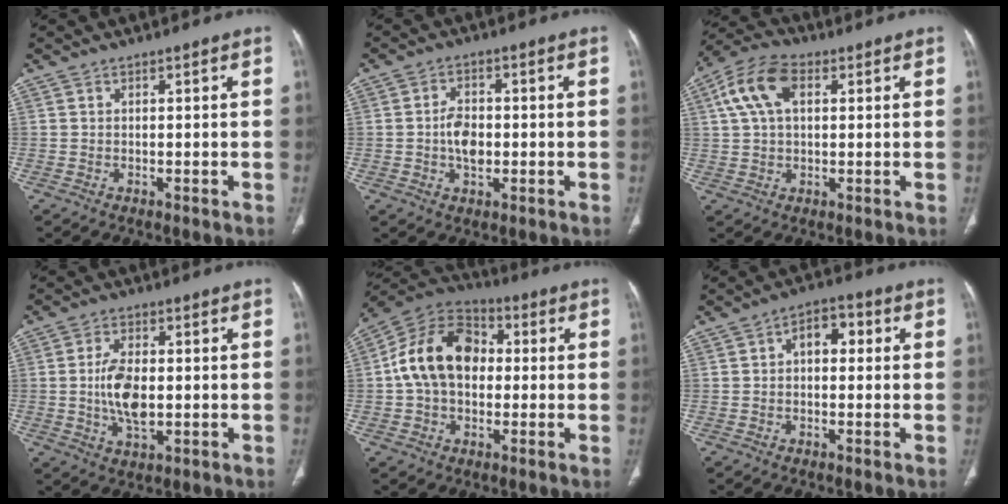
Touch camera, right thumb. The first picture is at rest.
{"total": 5.4, "force": [-0.6, 3.5, 4.1], "torque": [-0.064, 0.007, -0.012]}
{"total": 10.3, "force": [3.1, 6.2, 7.7], "torque": [-0.154, 0.023, 0.051]}
{"total": 8.6, "force": [-0.4, 4.5, 7.3], "torque": [-0.137, -0.002, -0.005]}
{"total": 15.8, "force": [0.8, 11.3, 11.0], "torque": [-0.177, 0.033, 0.001]}
{"total": 6.6, "force": [0.9, 4.2, 5.1], "torque": [-0.051, 0.023, 0.004]}